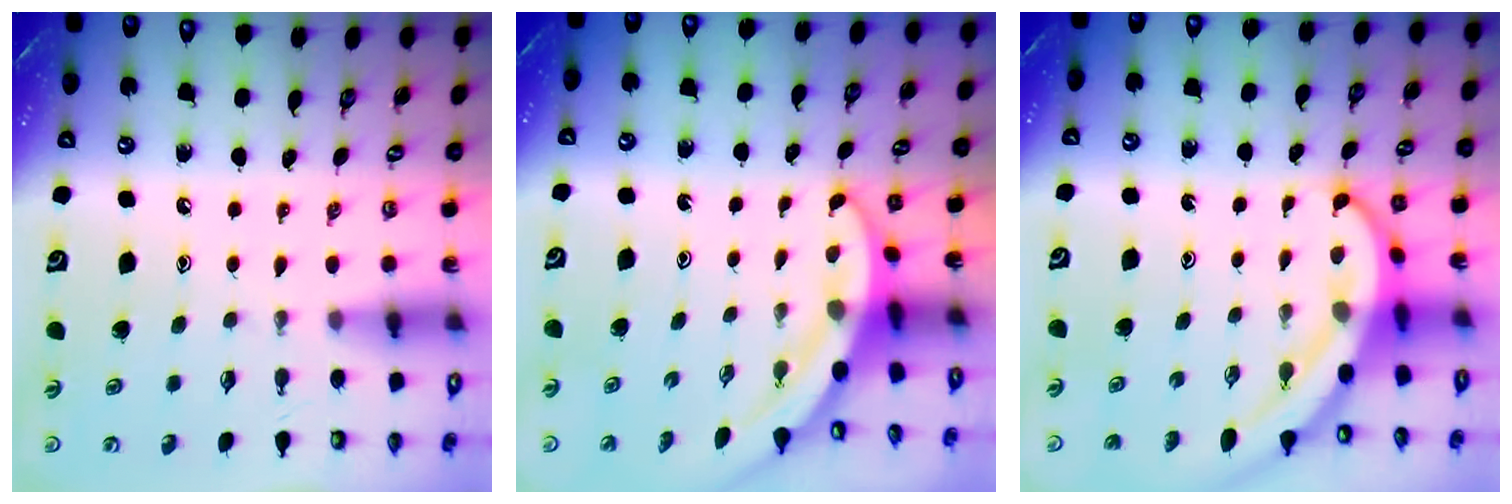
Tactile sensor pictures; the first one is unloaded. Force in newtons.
{"total": 3.3, "press": 3.3, "slide": 0.1}
{"total": 7.7, "press": 7.6, "slide": 0.8}